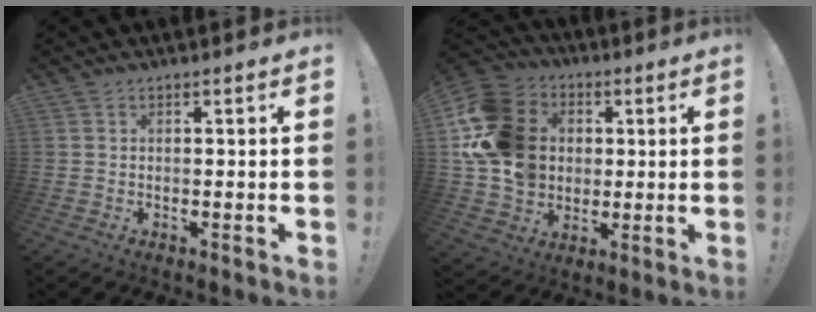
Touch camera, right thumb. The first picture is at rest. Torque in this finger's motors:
{"motor_torque": [1.87, 3.13, 0.93, -0.54, 0.17]}